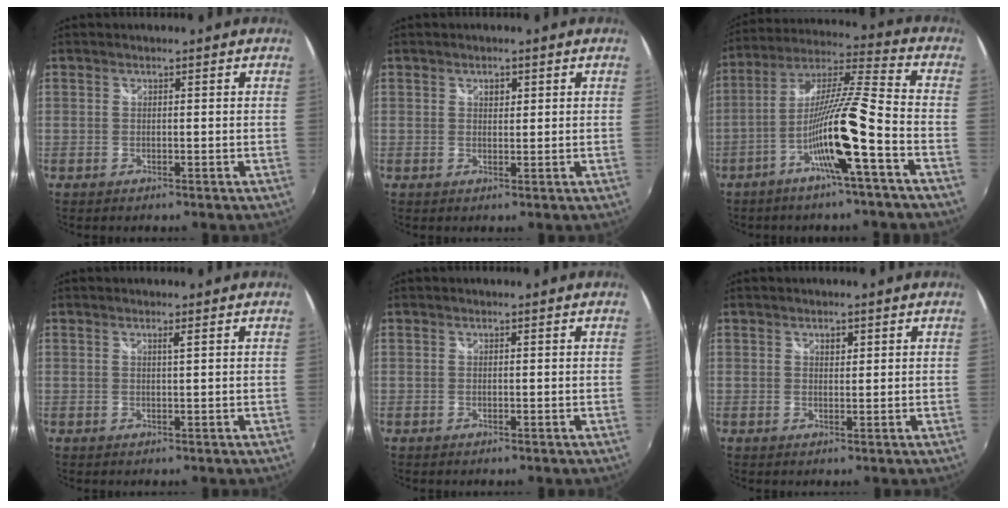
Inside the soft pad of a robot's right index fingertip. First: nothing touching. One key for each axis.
{"total": 1.4, "fx": 0.6, "fy": 1.0, "fz": 0.7, "tx": -0.008, "ty": 0.005, "tz": 0.010}
{"total": 13.4, "fx": -6.3, "fy": -0.4, "fz": 11.9, "tx": -0.226, "ty": -0.004, "tz": -0.120}
{"total": 0.8, "fx": 0.4, "fy": -0.3, "fz": 0.6, "tx": -0.013, "ty": -0.001, "tz": 0.005}
{"total": 0.0}
{"total": 1.2, "fx": 0.7, "fy": 0.8, "fz": 0.7, "tx": -0.008, "ty": 0.003, "tz": 0.010}